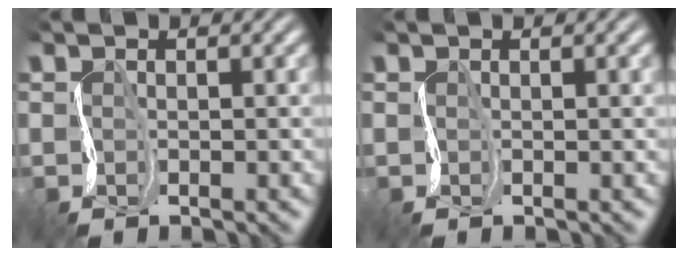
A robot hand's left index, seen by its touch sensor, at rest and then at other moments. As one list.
[{"total": 1.5, "force": [0.5, 0.6, 1.3], "torque": [-0.006, 0.008, 0.000]}]